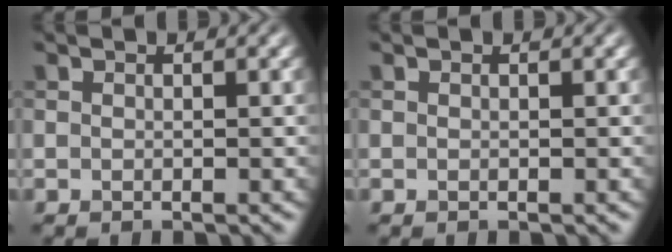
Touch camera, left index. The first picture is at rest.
{"total": 0.0}